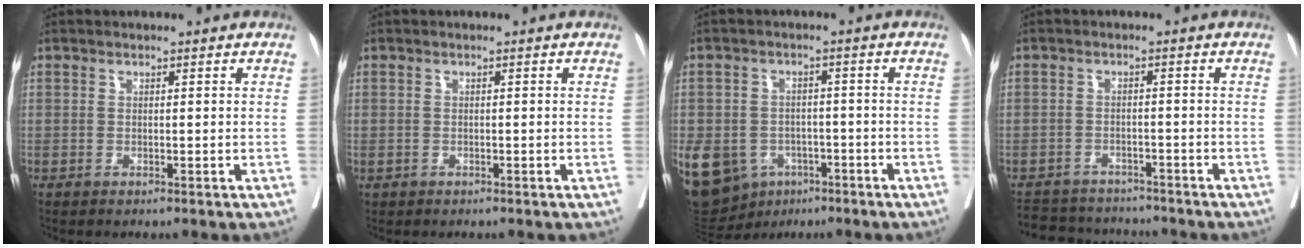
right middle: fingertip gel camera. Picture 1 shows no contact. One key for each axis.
{"total": 0.0}
{"total": 21.7, "fx": -9.4, "fy": 16.9, "fz": 9.9, "tx": -0.307, "ty": -0.013, "tz": -0.132}
{"total": 8.1, "fx": -7.7, "fy": 2.5, "fz": 0.9, "tx": -0.016, "ty": 0.007, "tz": -0.109}